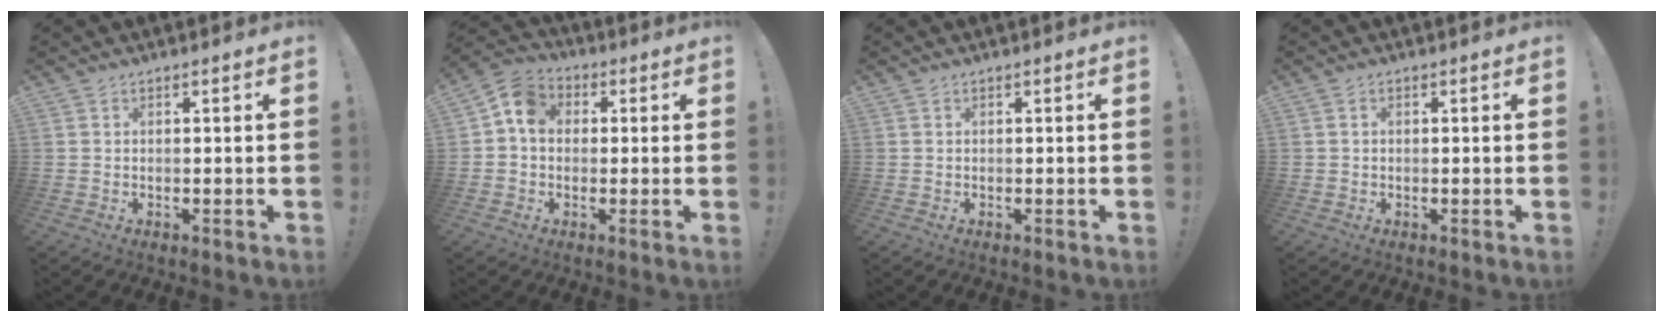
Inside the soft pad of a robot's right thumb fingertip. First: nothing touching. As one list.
[{"total": 8.2, "force": [1.1, 6.7, 4.5], "torque": [-0.066, 0.015, 0.025]}, {"total": 0.0}, {"total": 0.6, "force": [0.0, 0.5, 0.2], "torque": [-0.006, 0.004, 0.000]}]